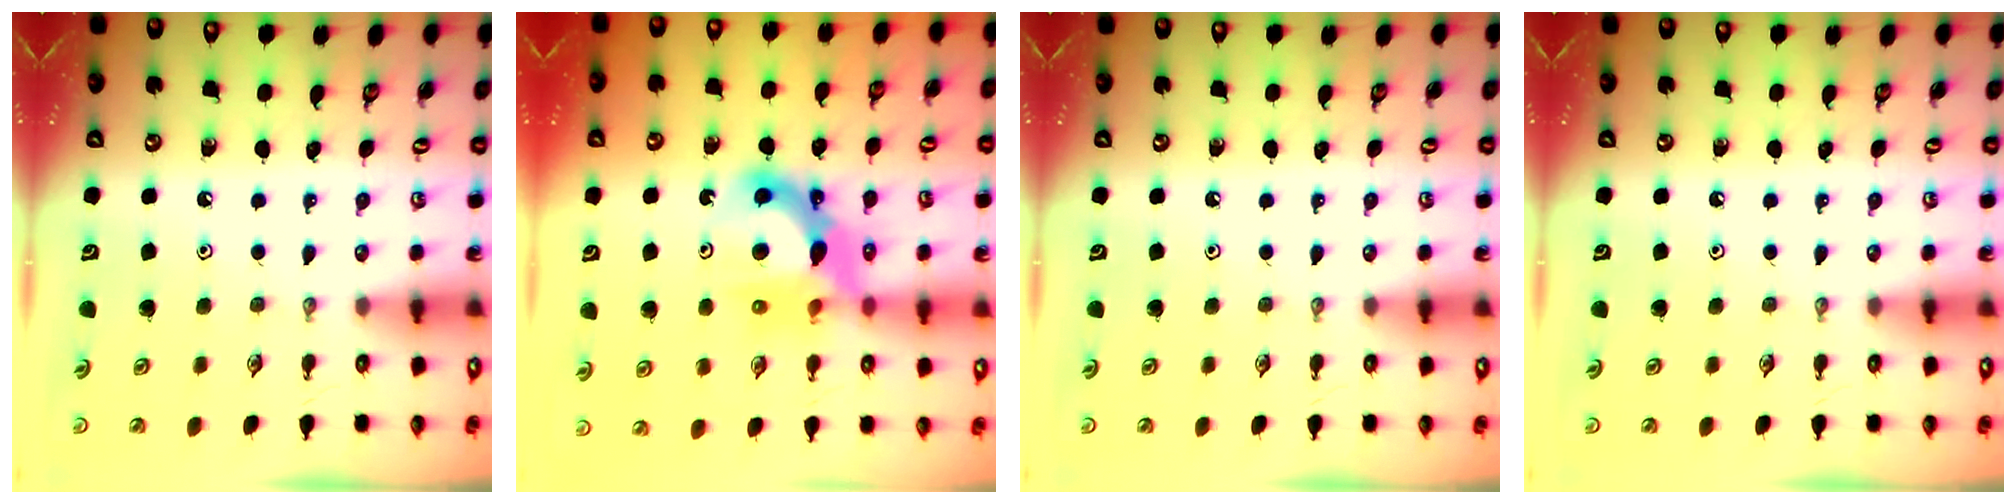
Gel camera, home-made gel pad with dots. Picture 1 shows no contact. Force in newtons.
{"total": 11.5, "press": 11.4, "slide": 1.0}
{"total": 0.0}
{"total": 0.0}